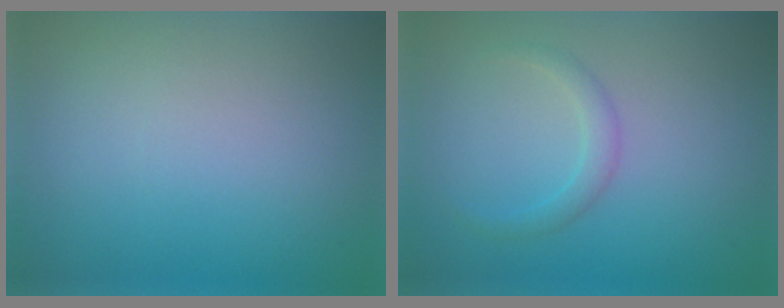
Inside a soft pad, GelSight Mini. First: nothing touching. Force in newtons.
{"total": 1.4, "press": 1.4, "slide": 0.0}